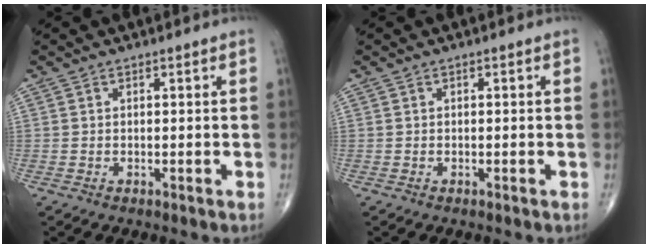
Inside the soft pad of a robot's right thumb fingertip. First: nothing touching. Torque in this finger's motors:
{"motor_torque": [0.21, 0.01, 0.09, 0.04, 0.03]}